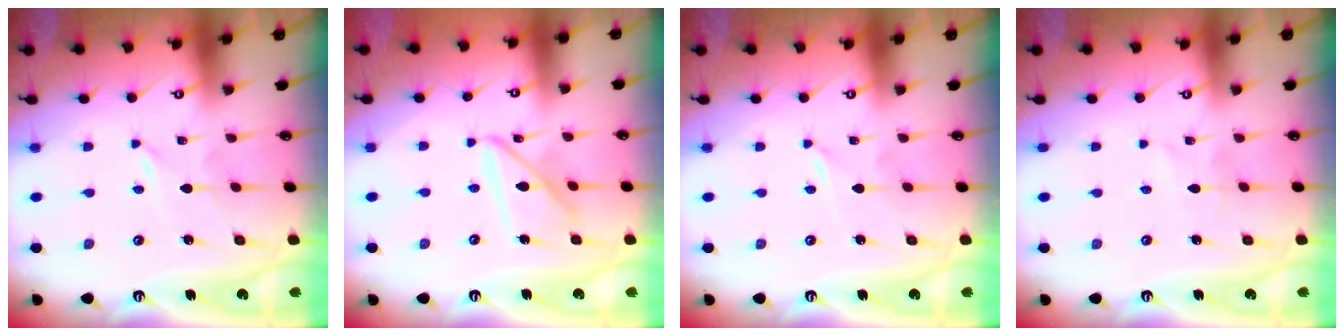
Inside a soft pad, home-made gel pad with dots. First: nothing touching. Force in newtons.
{"total": 11.5, "press": 11.5, "slide": 1.1}
{"total": 0.0}
{"total": 1.9, "press": 1.9, "slide": 0.2}